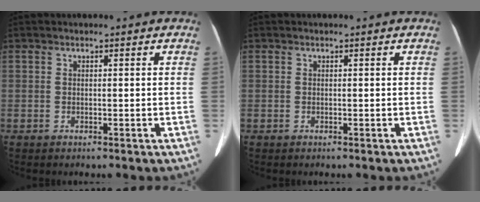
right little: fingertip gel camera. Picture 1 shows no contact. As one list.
[{"total": 0.0}]